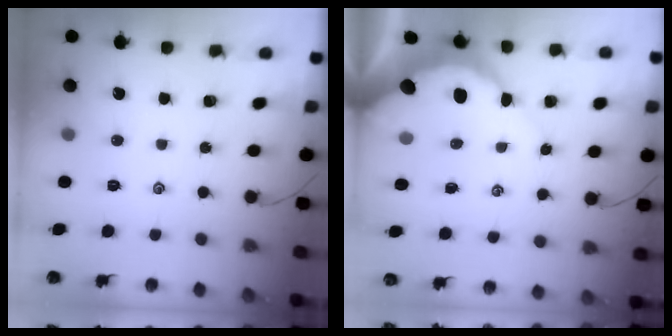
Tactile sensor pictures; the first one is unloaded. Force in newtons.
{"total": 6.6, "press": 6.5, "slide": 0.7}